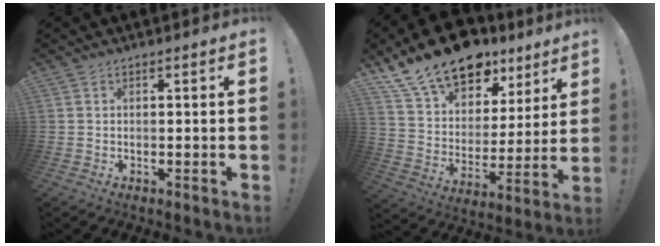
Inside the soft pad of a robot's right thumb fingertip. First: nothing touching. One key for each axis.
{"total": 19.3, "fx": 14.6, "fy": 10.0, "fz": 7.8, "tx": -0.125, "ty": -0.096, "tz": 0.269}